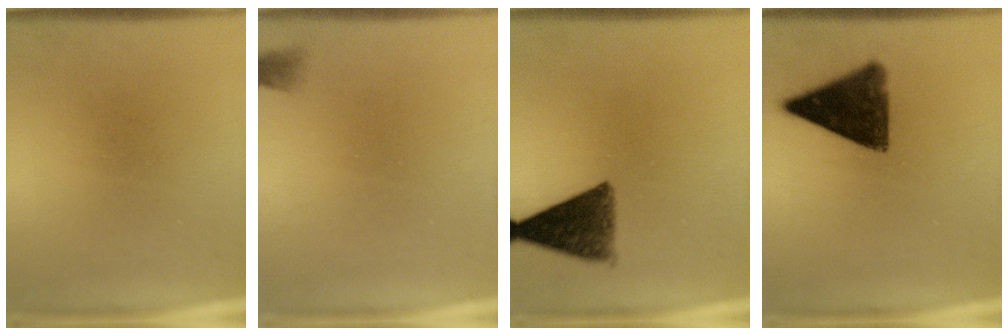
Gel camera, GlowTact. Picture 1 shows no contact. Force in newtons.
{"total": 1.2}
{"total": 9.3}
{"total": 12.0}